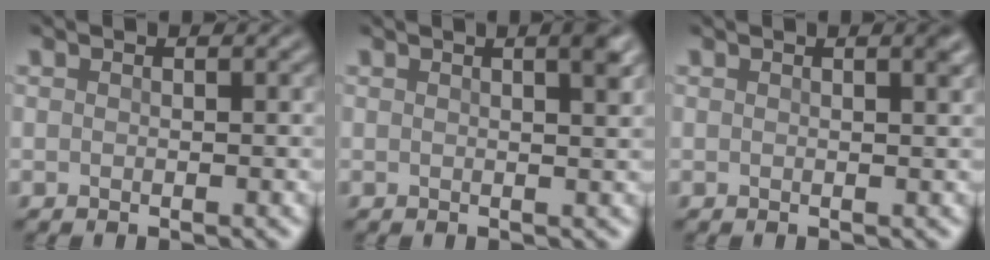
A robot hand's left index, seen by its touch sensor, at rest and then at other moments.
{"total": 2.7, "force": [1.3, 0.9, 2.2], "torque": [-0.011, 0.011, 0.006]}
{"total": 1.7, "force": [0.8, 0.5, 1.4], "torque": [-0.009, 0.006, 0.008]}